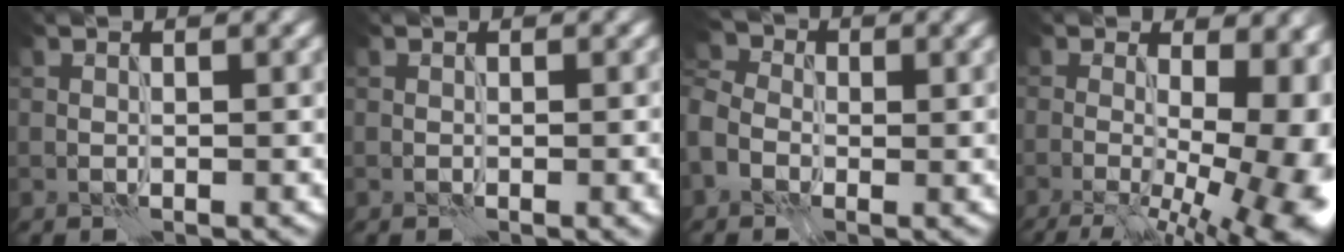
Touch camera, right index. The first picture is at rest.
{"total": 1.0, "force": [-0.1, 0.3, 0.9], "torque": [-0.004, 0.001, -0.003]}
{"total": 5.1, "force": [-0.8, 4.2, 2.9], "torque": [-0.071, 0.011, -0.016]}
{"total": 19.0, "force": [-2.1, 9.2, 16.5], "torque": [-0.156, 0.004, 0.002]}